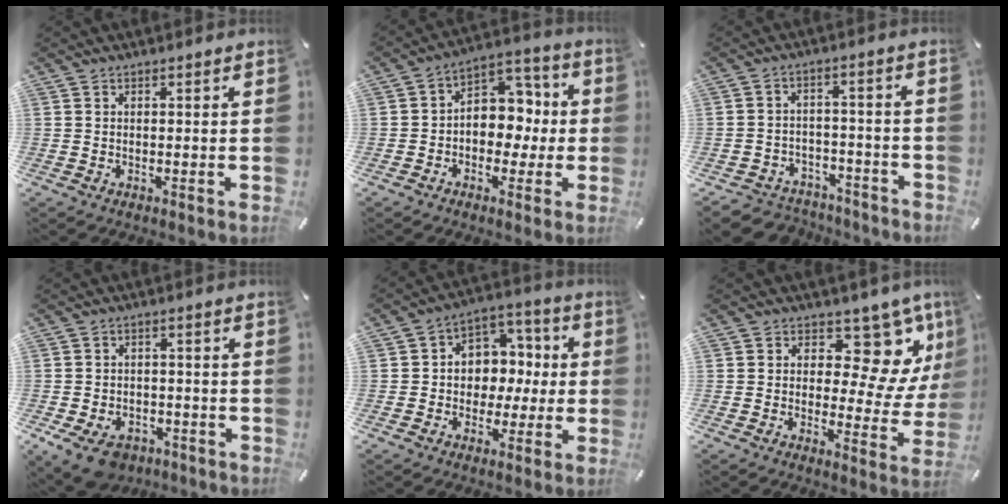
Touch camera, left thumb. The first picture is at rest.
{"total": 8.8, "force": [-1.5, 7.6, 4.2], "torque": [-0.046, 0.007, -0.027]}
{"total": 5.2, "force": [-3.1, 4.1, 1.1], "torque": [-0.023, 0.018, -0.058]}
{"total": 8.1, "force": [-4.7, 5.2, 4.1], "torque": [-0.088, 0.023, -0.085]}
{"total": 8.7, "force": [-0.8, 8.4, 2.2], "torque": [-0.030, 0.007, -0.010]}
{"total": 14.5, "force": [8.0, 7.9, 9.2], "torque": [-0.104, -0.074, 0.133]}